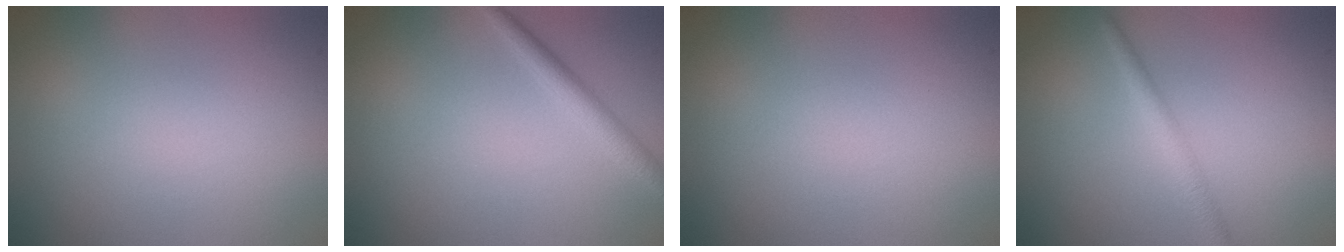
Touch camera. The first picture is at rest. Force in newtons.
{"total": 2.1, "press": 2.1, "slide": 0.1}
{"total": 0.0}
{"total": 1.9, "press": 1.9, "slide": 0.0}